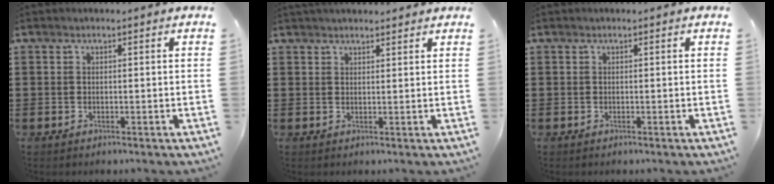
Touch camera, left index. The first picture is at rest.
{"total": 1.9, "force": [1.8, 0.4, 0.2], "torque": [-0.008, 0.001, 0.037]}
{"total": 0.0}